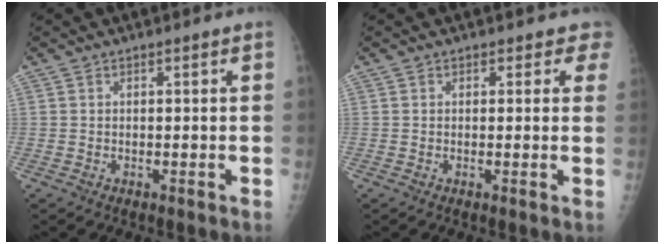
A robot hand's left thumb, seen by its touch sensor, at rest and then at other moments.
{"total": 2.4, "force": [1.8, 1.6, -0.1], "torque": [0.030, -0.008, 0.000]}